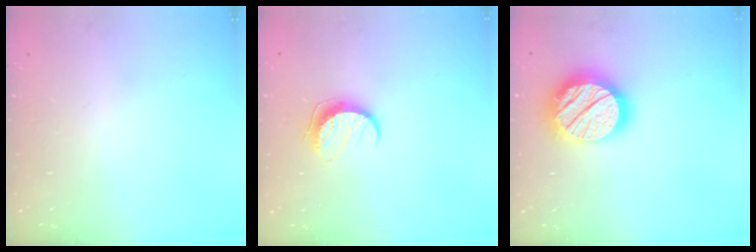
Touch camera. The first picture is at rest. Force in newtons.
{"total": 8.8, "press": 8.8, "slide": 0.5}
{"total": 19.3, "press": 19.3, "slide": 1.5}